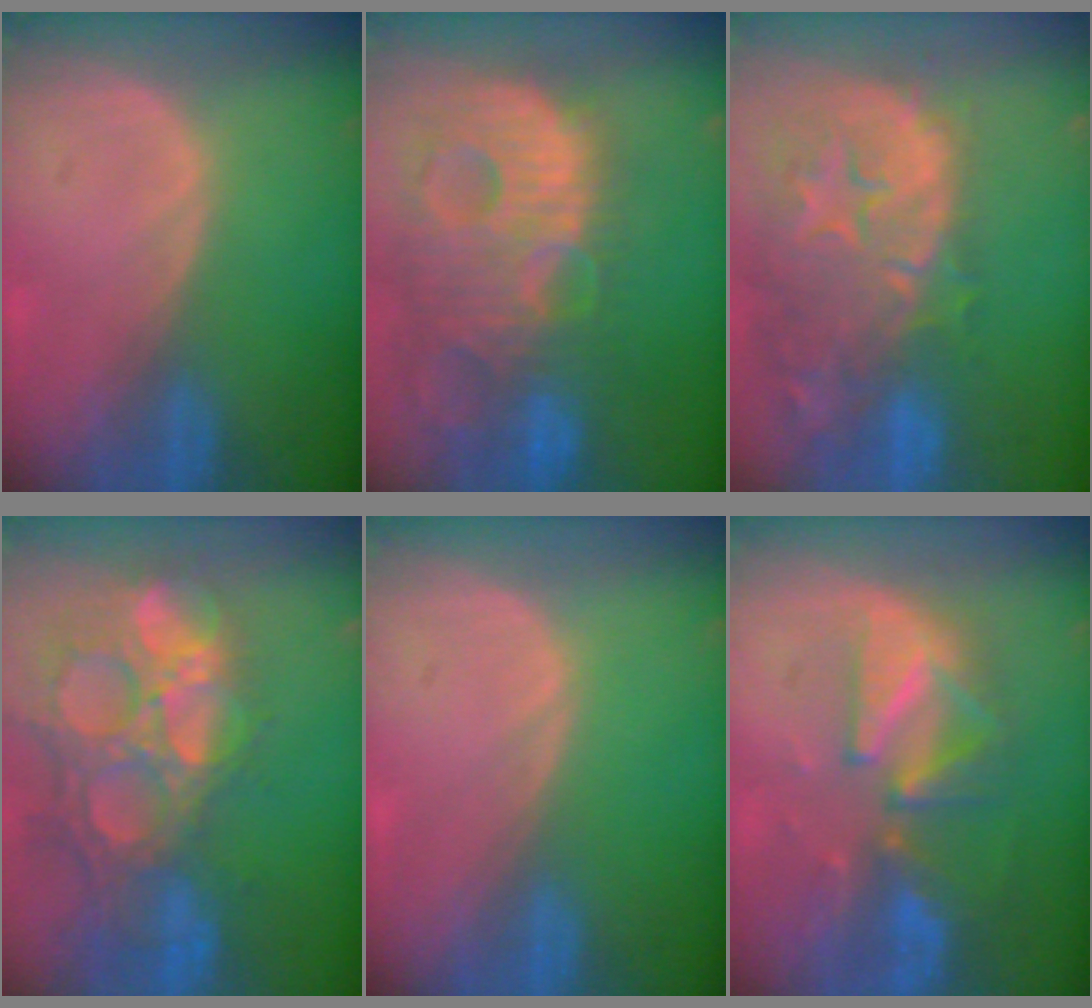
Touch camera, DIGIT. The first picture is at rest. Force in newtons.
{"total": 14.1, "press": 12.2, "slide": 7.1}
{"total": 15.0, "press": 12.0, "slide": 9.1}
{"total": 14.7, "press": 12.2, "slide": 8.2}
{"total": 0.0}
{"total": 9.8, "press": 8.7, "slide": 4.4}